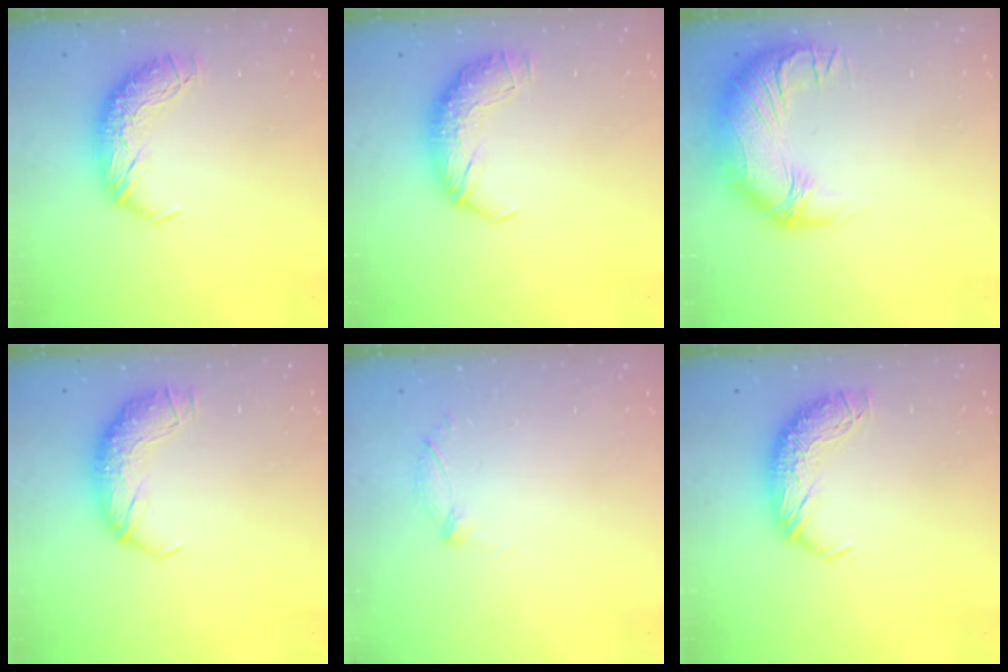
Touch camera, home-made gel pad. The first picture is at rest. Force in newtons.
{"total": 1.7, "press": 0.7, "slide": 1.6}
{"total": 2.8, "press": 0.1, "slide": 2.8}
{"total": 1.7, "press": 0.6, "slide": 1.6}
{"total": 5.9, "press": 5.7, "slide": 1.4}
{"total": 0.0}